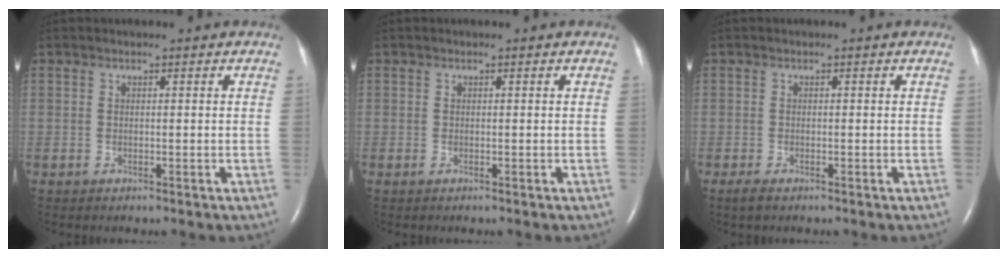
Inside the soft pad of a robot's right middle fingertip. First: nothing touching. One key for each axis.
{"total": 0.0}
{"total": 1.2, "fx": -0.8, "fy": 0.4, "fz": 0.8, "tx": -0.027, "ty": -0.005, "tz": -0.015}